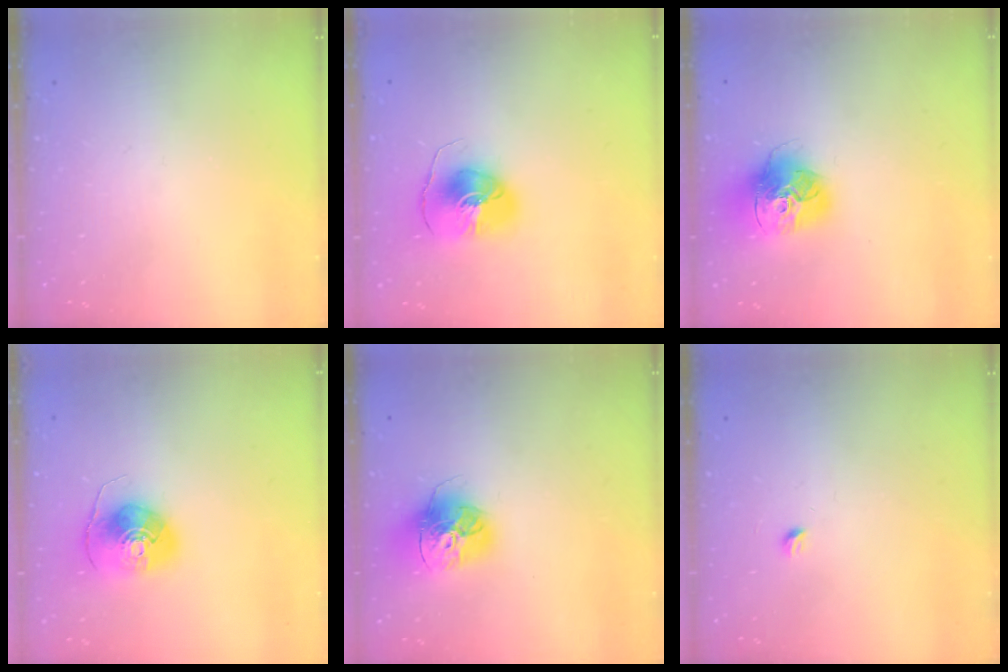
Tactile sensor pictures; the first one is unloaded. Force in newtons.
{"total": 9.9, "press": 9.9, "slide": 1.3}
{"total": 16.1, "press": 16.0, "slide": 1.6}
{"total": 9.8, "press": 9.7, "slide": 1.2}
{"total": 16.0, "press": 16.0, "slide": 1.7}
{"total": 2.9, "press": 2.9, "slide": 0.4}